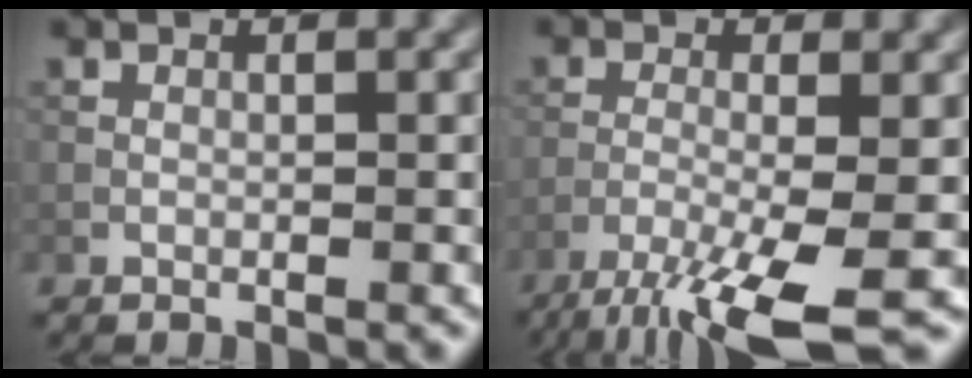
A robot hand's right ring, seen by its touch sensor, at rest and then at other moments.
{"total": 8.0, "force": [-4.8, 1.3, 6.2], "torque": [-0.109, -0.009, -0.097]}